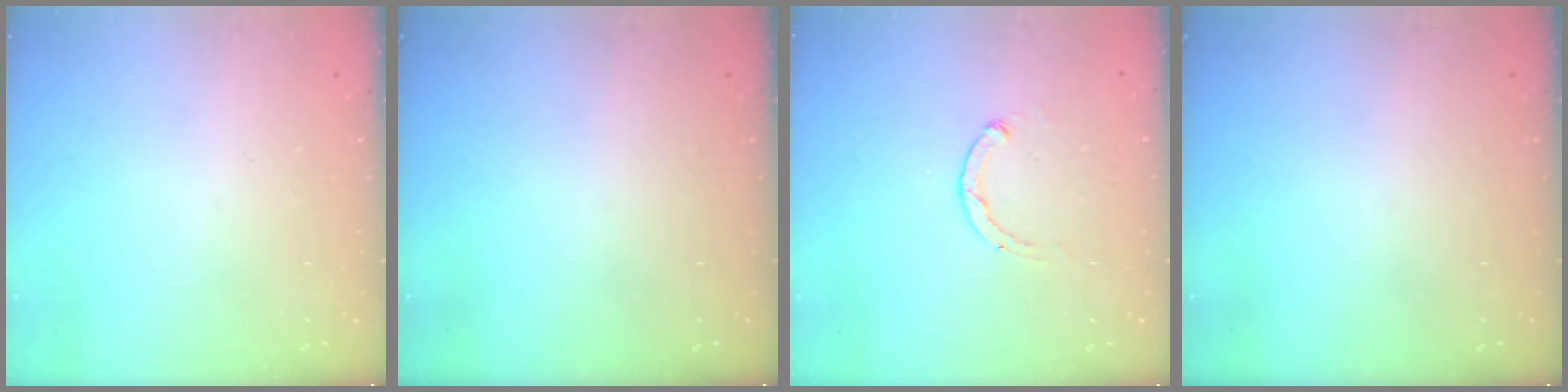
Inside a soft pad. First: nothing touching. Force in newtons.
{"total": 0.0}
{"total": 1.8, "press": 1.7, "slide": 0.5}
{"total": 0.0}